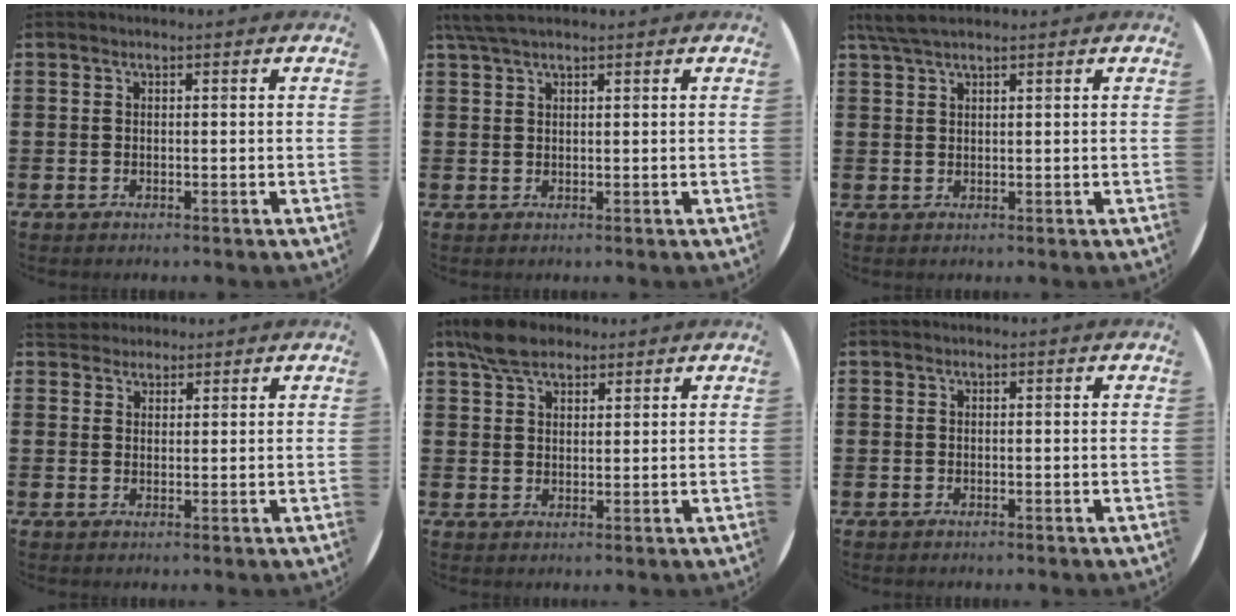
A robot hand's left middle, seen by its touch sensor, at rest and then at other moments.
{"total": 2.6, "force": [2.0, 0.5, 1.6], "torque": [-0.035, 0.004, 0.038]}
{"total": 3.0, "force": [2.4, 0.6, 1.8], "torque": [-0.038, 0.006, 0.043]}
{"total": 2.9, "force": [2.7, 1.0, -0.1], "torque": [0.003, -0.002, 0.050]}
{"total": 5.2, "force": [4.2, 2.3, 2.1], "torque": [-0.044, 0.001, 0.079]}
{"total": 0.0}